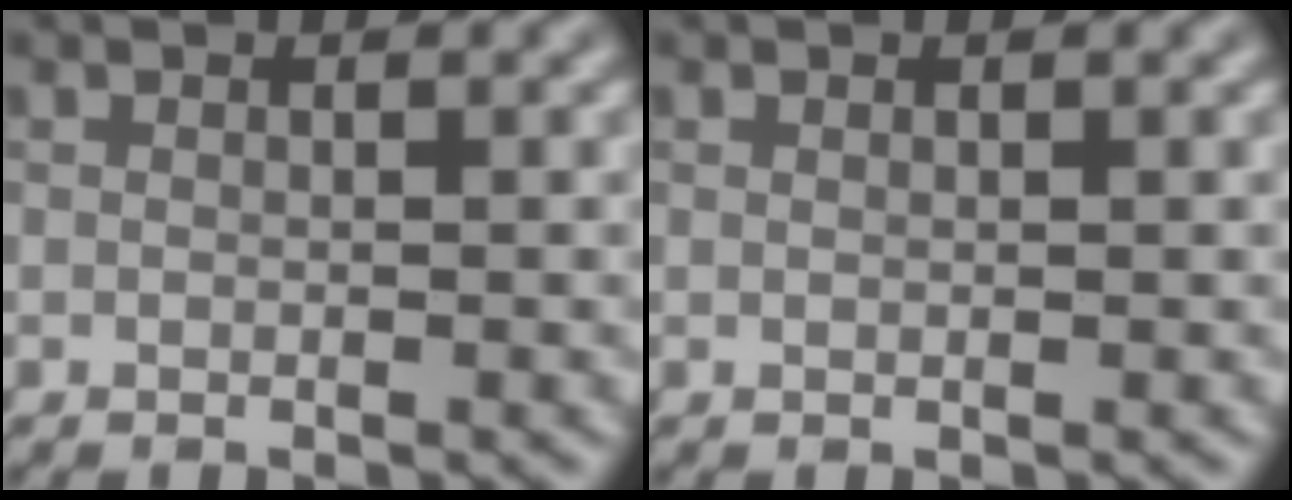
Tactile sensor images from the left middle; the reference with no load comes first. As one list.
[{"total": 0.0}]